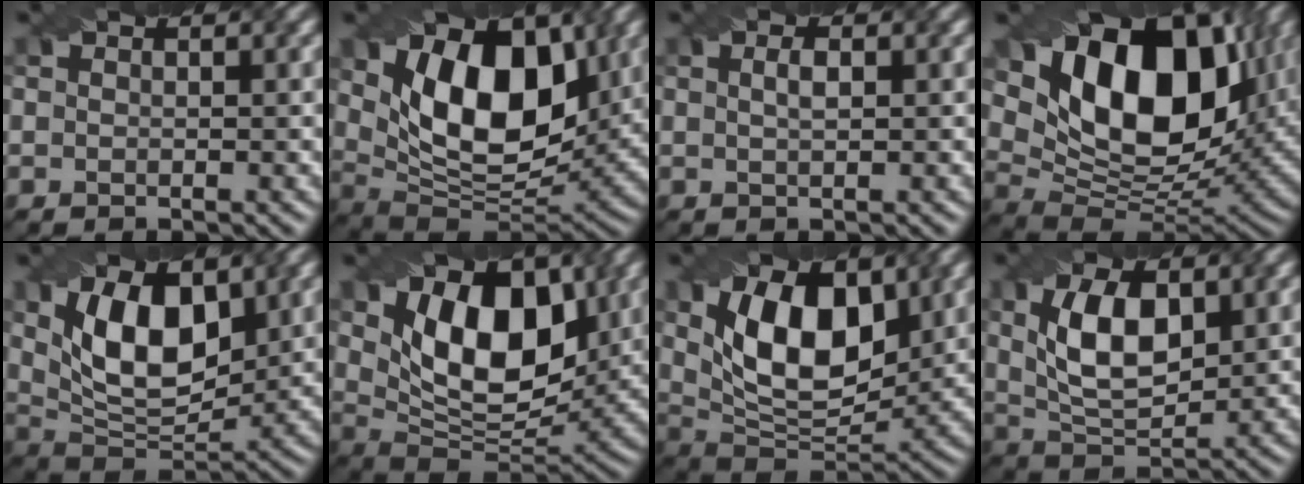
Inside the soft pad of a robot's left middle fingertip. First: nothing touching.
{"total": 11.9, "force": [3.1, 6.7, 9.4], "torque": [-0.137, 0.001, 0.048]}
{"total": 1.0, "force": [0.0, 0.3, 1.0], "torque": [-0.015, 0.006, 0.003]}
{"total": 15.4, "force": [5.4, 8.8, 11.4], "torque": [-0.186, 0.013, 0.089]}
{"total": 8.9, "force": [2.4, 4.8, 7.1], "torque": [-0.131, 0.001, 0.041]}
{"total": 10.7, "force": [2.9, 6.0, 8.3], "torque": [-0.129, -0.002, 0.045]}
{"total": 10.1, "force": [2.5, 5.6, 8.0], "torque": [-0.137, 0.002, 0.039]}
{"total": 6.9, "force": [1.2, 3.5, 5.8], "torque": [-0.117, 0.010, 0.026]}